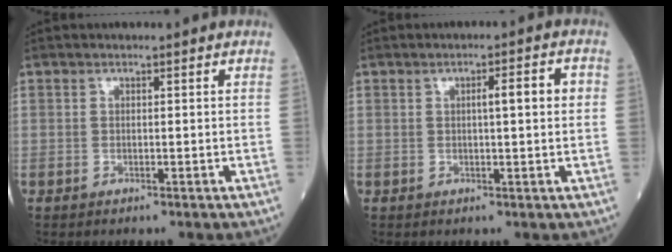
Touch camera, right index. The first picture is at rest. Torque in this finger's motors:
{"motor_torque": [0.50, 0.11, 0.33, 0.07]}